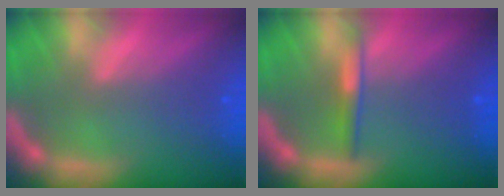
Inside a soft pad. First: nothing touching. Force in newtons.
{"total": 2.0}